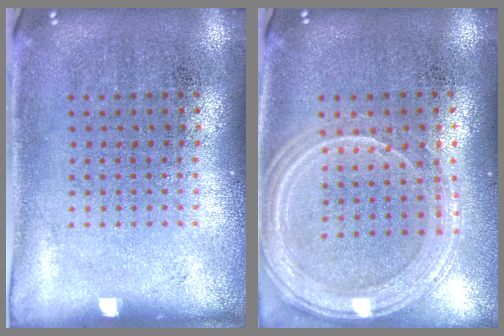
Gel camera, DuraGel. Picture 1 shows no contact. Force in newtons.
{"total": 1.4, "press": 1.4, "slide": 0.2}